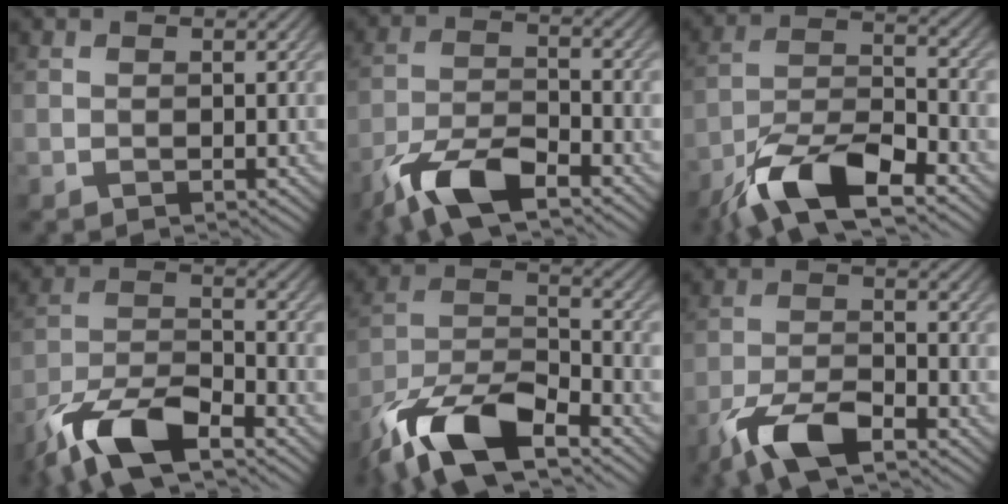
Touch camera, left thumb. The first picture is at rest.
{"total": 8.9, "force": [-6.1, 3.0, 5.8], "torque": [-0.115, -0.005, -0.126]}
{"total": 12.3, "force": [-8.1, 4.0, 8.3], "torque": [-0.158, -0.001, -0.165]}
{"total": 11.1, "force": [-7.6, 3.9, 7.1], "torque": [-0.136, -0.003, -0.157]}
{"total": 13.6, "force": [-9.3, 5.0, 8.6], "torque": [-0.173, -0.005, -0.190]}
{"total": 7.6, "force": [-5.2, 2.4, 5.0], "torque": [-0.105, -0.002, -0.104]}